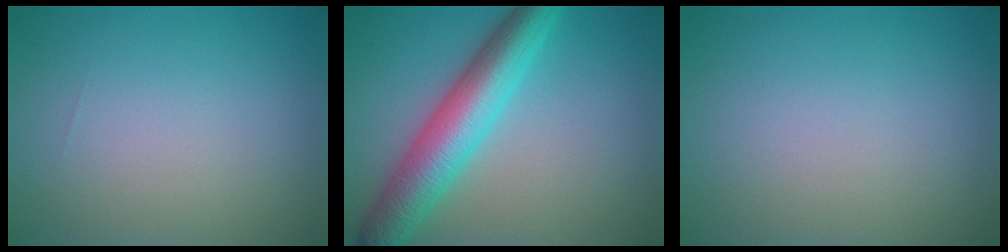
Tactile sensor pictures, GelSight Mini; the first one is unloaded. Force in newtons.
{"total": 7.2, "press": 7.2, "slide": 0.1}
{"total": 0.0}